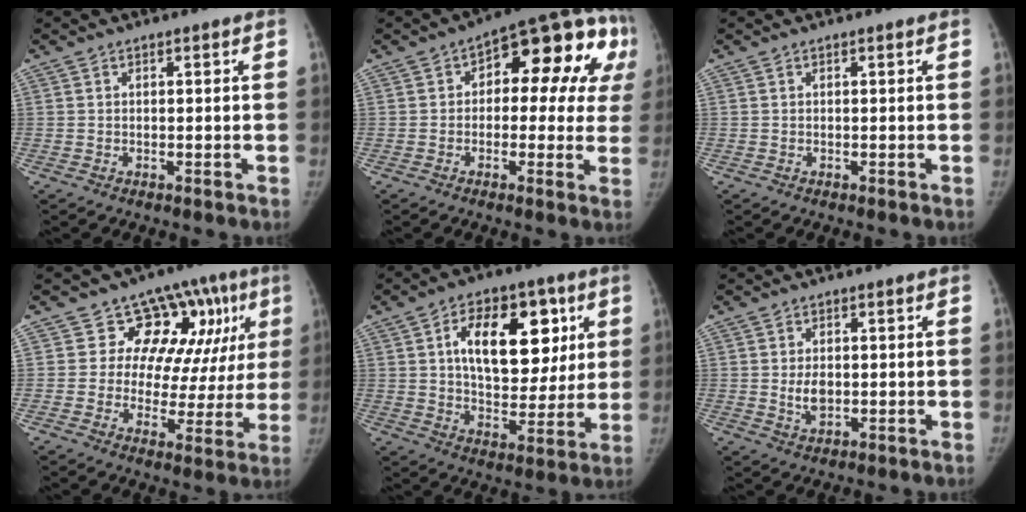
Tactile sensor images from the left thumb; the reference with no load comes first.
{"total": 18.7, "force": [4.2, 10.0, 15.2], "torque": [-0.130, 0.033, 0.039]}
{"total": 0.0}
{"total": 14.7, "force": [6.0, 10.4, 8.5], "torque": [-0.038, -0.005, 0.076]}
{"total": 18.9, "force": [5.5, 11.5, 14.0], "torque": [-0.161, -0.009, 0.089]}
{"total": 3.7, "force": [-0.1, 2.4, 2.9], "torque": [-0.042, -0.004, 0.002]}